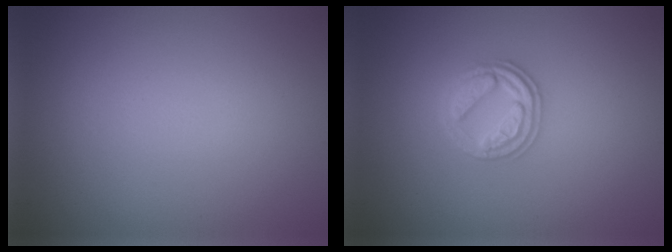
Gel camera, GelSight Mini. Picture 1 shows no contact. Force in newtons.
{"total": 2.8, "press": 2.7, "slide": 0.8}